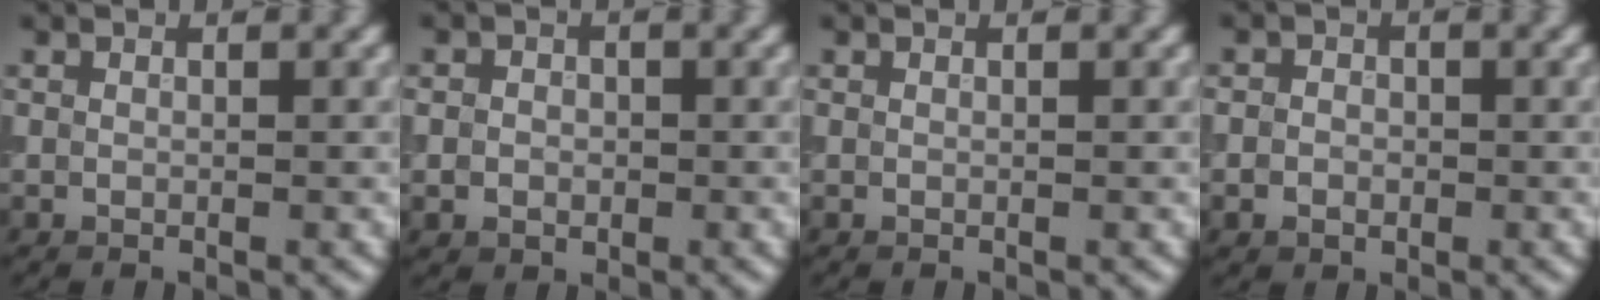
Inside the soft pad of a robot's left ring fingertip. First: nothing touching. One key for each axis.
{"total": 1.9, "fx": -0.2, "fy": 1.8, "fz": 0.7, "tx": 0.003, "ty": -0.002, "tz": -0.011}
{"total": 0.0}
{"total": 1.8, "fx": -0.4, "fy": 1.6, "fz": 0.7, "tx": 0.002, "ty": -0.002, "tz": -0.013}